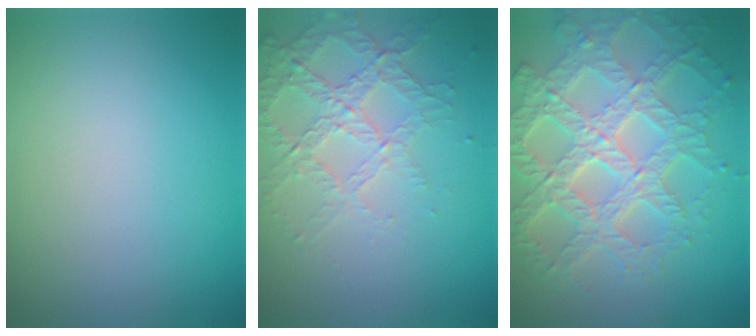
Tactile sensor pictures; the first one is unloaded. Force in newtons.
{"total": 4.2, "press": 3.0, "slide": 2.9}
{"total": 8.0, "press": 6.1, "slide": 5.2}